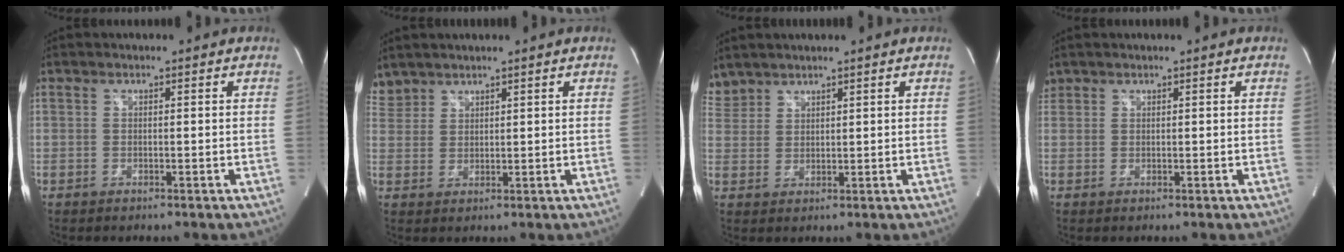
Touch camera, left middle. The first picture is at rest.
{"total": 3.4, "force": [3.1, 1.3, -0.2], "torque": [0.001, 0.015, 0.068]}
{"total": 3.9, "force": [3.6, 1.4, 0.0], "torque": [-0.007, 0.016, 0.083]}
{"total": 1.4, "force": [1.1, 0.9, 0.1], "torque": [-0.001, 0.016, 0.022]}